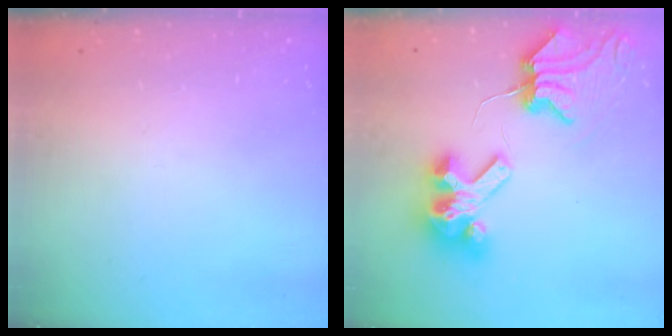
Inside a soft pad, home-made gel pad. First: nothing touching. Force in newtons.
{"total": 10.2, "press": 10.1, "slide": 1.4}